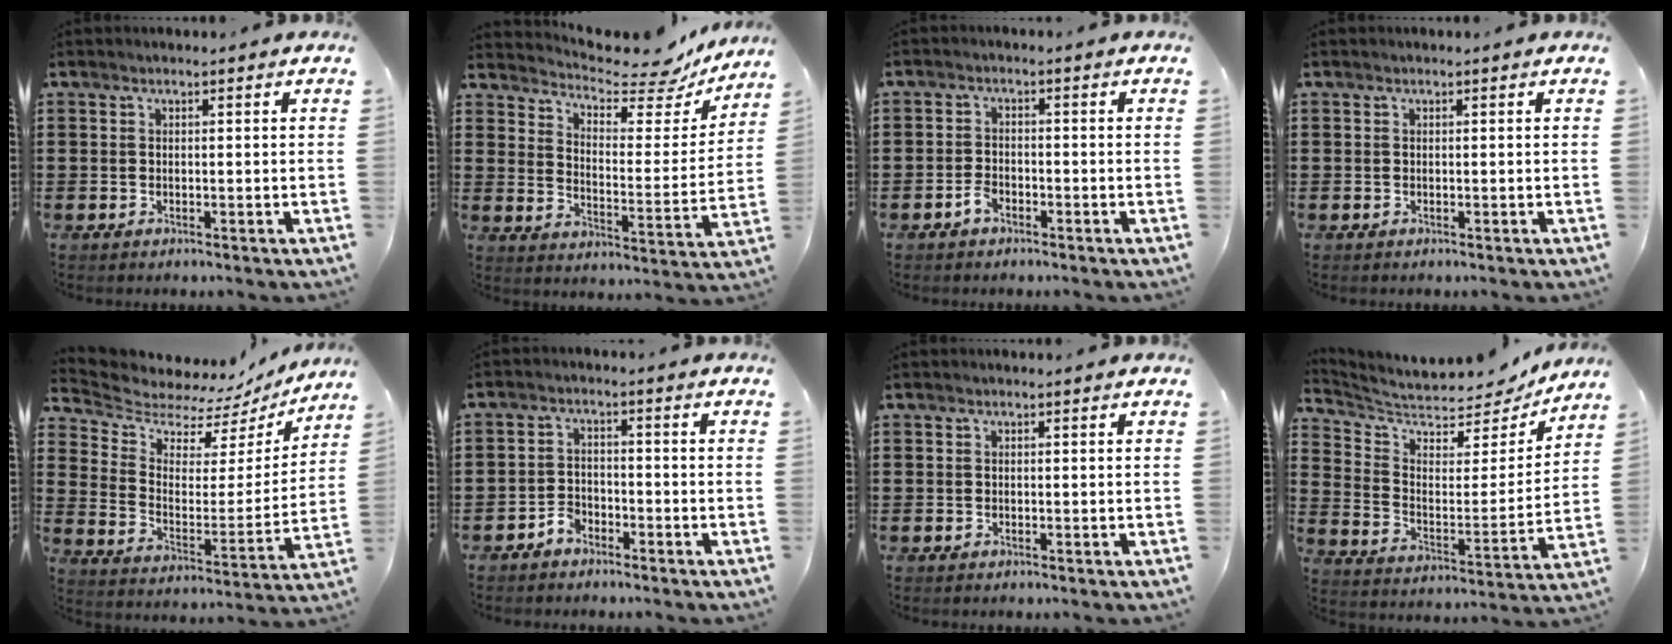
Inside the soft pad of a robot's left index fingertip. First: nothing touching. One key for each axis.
{"total": 6.8, "fx": 6.2, "fy": 1.2, "fz": 2.4, "tx": -0.062, "ty": -0.051, "tz": 0.102}
{"total": 2.2, "fx": -1.6, "fy": 1.1, "fz": 1.0, "tx": -0.023, "ty": 0.002, "tz": -0.030}
{"total": 0.0}
{"total": 6.3, "fx": 5.8, "fy": 2.2, "fz": 1.1, "tx": -0.058, "ty": -0.048, "tz": 0.099}
{"total": 2.8, "fx": -2.4, "fy": 1.3, "fz": 0.6, "tx": -0.017, "ty": 0.005, "tz": -0.050}
{"total": 0.0}
{"total": 6.0, "fx": 5.5, "fy": 1.5, "fz": 1.8, "tx": -0.067, "ty": -0.047, "tz": 0.092}